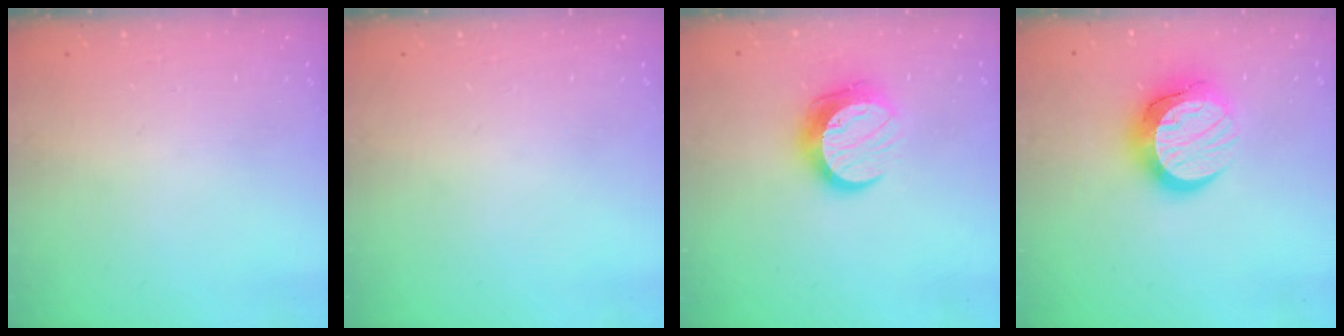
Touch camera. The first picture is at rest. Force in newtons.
{"total": 0.0}
{"total": 11.3, "press": 11.3, "slide": 0.3}
{"total": 14.1, "press": 14.0, "slide": 1.1}